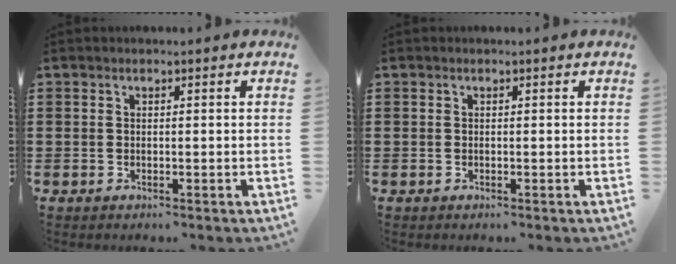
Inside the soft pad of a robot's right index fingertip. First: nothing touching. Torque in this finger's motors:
{"motor_torque": [0.11, 0.21, 0.00, 0.00]}